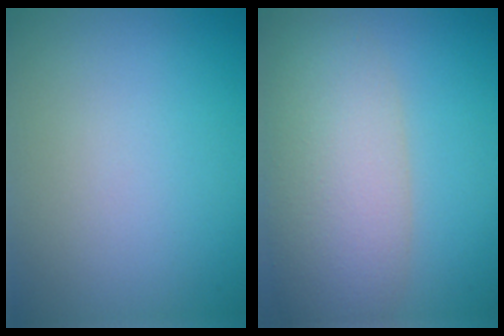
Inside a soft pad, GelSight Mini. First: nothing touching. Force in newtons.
{"total": 8.2, "press": 8.2, "slide": 0.3}